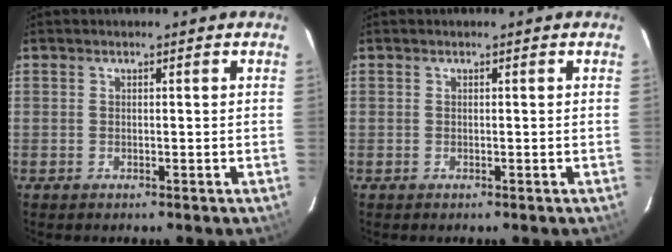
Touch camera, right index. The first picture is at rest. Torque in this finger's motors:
{"motor_torque": [0.00, 0.00, 0.06, 0.00]}